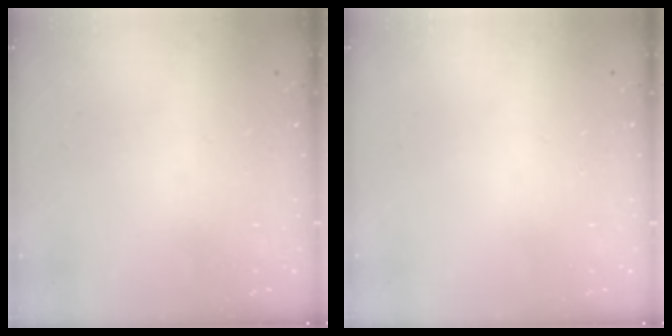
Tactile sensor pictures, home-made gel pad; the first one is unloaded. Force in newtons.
{"total": 0.0}